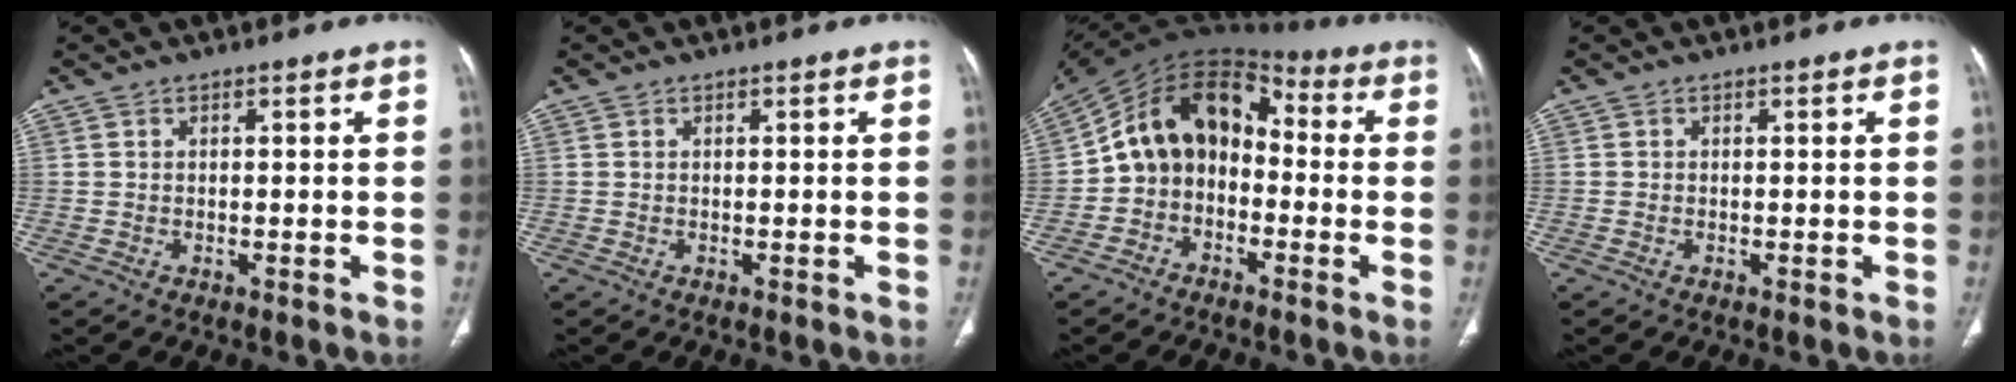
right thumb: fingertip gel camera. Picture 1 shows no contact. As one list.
[{"total": 0.0}, {"total": 13.7, "force": [-1.6, 10.5, 8.5], "torque": [-0.117, 0.064, -0.046]}, {"total": 0.0}]